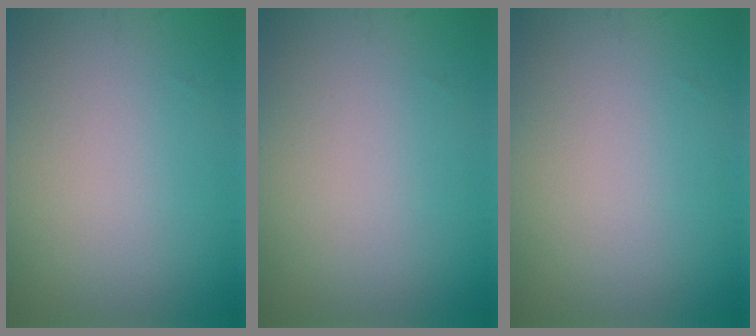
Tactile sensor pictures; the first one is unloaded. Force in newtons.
{"total": 0.0}
{"total": 0.0}